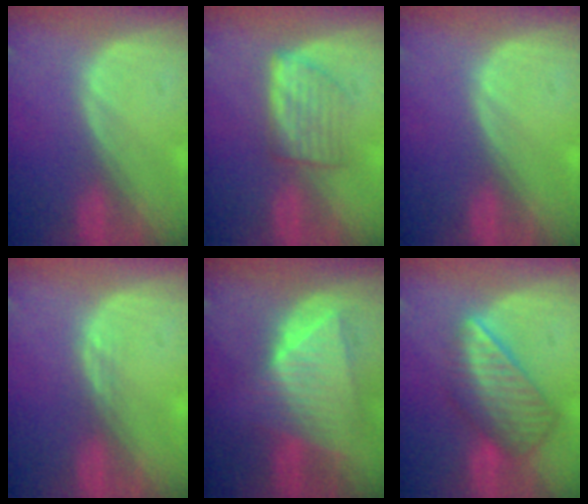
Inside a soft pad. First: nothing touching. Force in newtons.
{"total": 5.0, "press": 4.9, "slide": 0.7}
{"total": 0.0}
{"total": 1.0, "press": 0.8, "slide": 0.7}
{"total": 9.1, "press": 8.0, "slide": 4.3}
{"total": 8.7, "press": 7.6, "slide": 4.2}